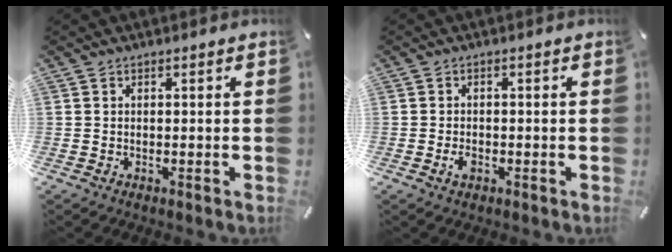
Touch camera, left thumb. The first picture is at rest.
{"total": 2.1, "force": [-0.9, 1.2, 1.4], "torque": [-0.033, 0.001, -0.018]}